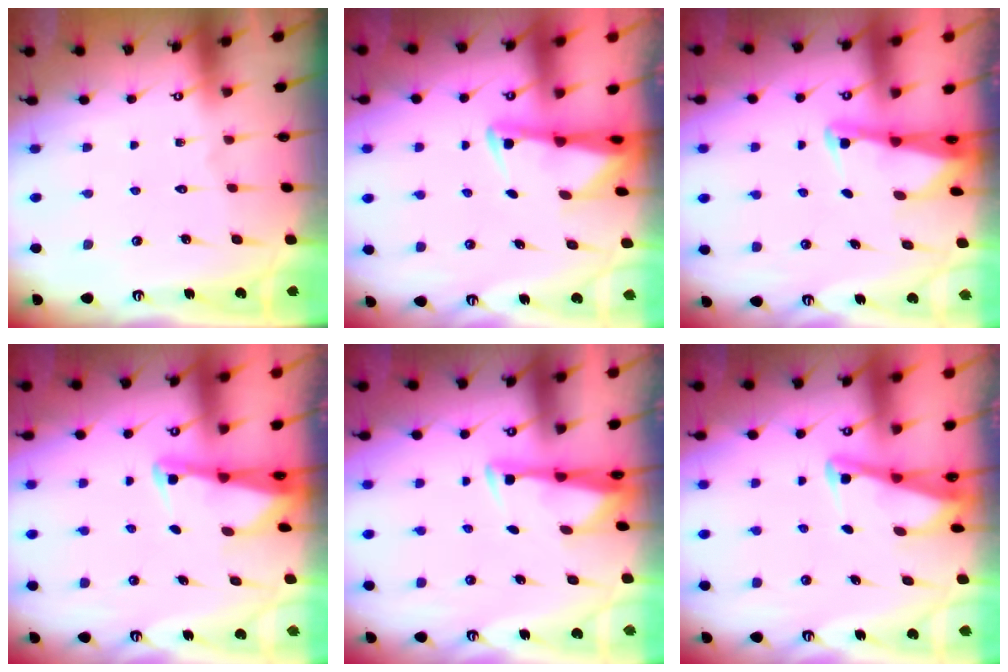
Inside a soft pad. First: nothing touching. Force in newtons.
{"total": 2.2, "press": 2.2, "slide": 0.4}
{"total": 2.7, "press": 2.7, "slide": 0.2}
{"total": 2.7, "press": 2.7, "slide": 0.2}
{"total": 3.3, "press": 3.2, "slide": 0.9}
{"total": 2.8, "press": 2.8, "slide": 0.3}